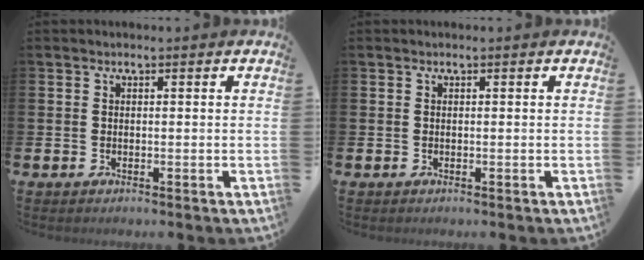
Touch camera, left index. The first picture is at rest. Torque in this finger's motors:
{"motor_torque": [0.00, 0.00, 0.00, 0.00]}